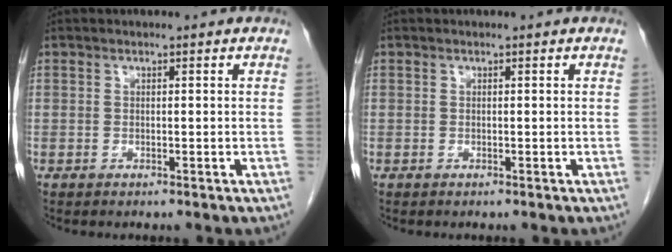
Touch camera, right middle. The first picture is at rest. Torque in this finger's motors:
{"motor_torque": [-0.06, -0.04, 0.00, -0.01]}